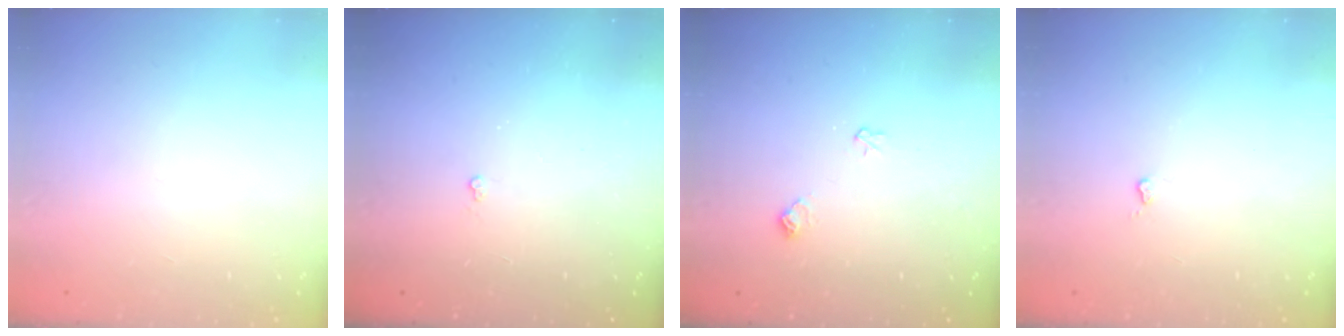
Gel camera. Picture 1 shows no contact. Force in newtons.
{"total": 1.8, "press": 1.8, "slide": 0.3}
{"total": 6.2, "press": 6.2, "slide": 0.7}
{"total": 2.7, "press": 2.6, "slide": 0.4}